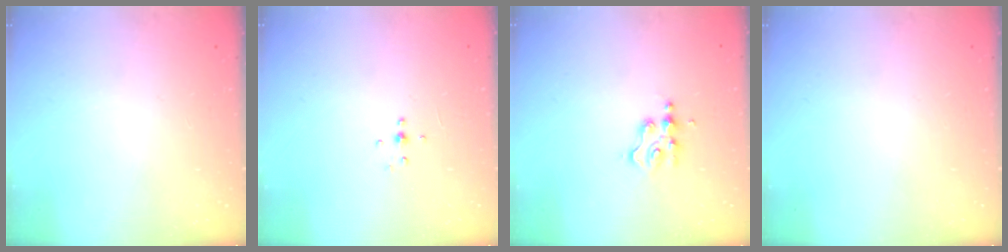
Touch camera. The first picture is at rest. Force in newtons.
{"total": 3.4, "press": 3.3, "slide": 0.8}
{"total": 2.8, "press": 2.8, "slide": 0.2}
{"total": 0.0}